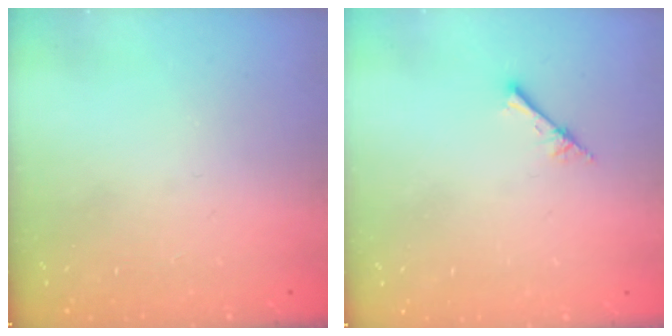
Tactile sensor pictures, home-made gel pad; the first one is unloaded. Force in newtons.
{"total": 2.4, "press": 2.4, "slide": 0.3}